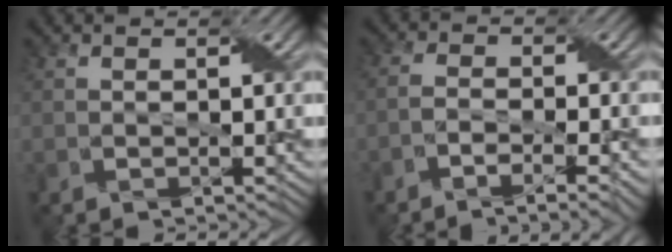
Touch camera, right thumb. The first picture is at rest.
{"total": 5.5, "force": [-3.7, 1.2, 3.9], "torque": [-0.070, -0.002, -0.064]}